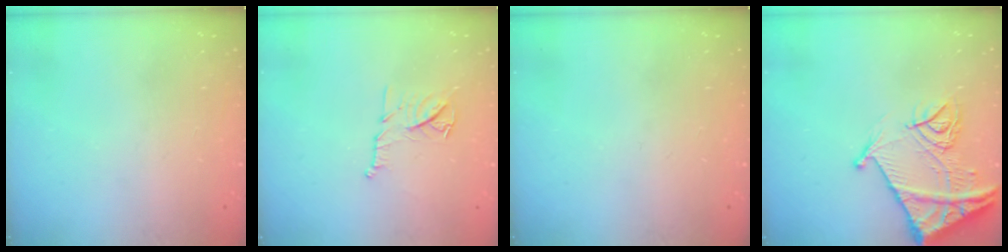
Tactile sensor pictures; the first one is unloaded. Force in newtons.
{"total": 11.0, "press": 11.0, "slide": 0.1}
{"total": 0.0}
{"total": 14.9, "press": 14.8, "slide": 1.6}